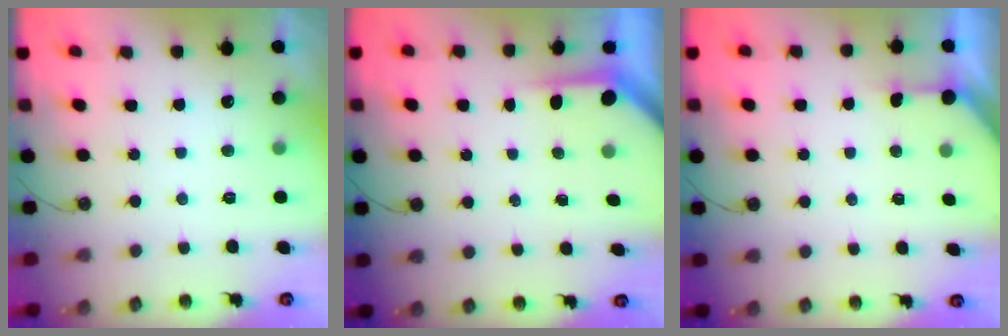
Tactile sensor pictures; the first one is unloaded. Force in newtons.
{"total": 3.6, "press": 3.6, "slide": 0.3}
{"total": 2.7, "press": 2.7, "slide": 0.3}